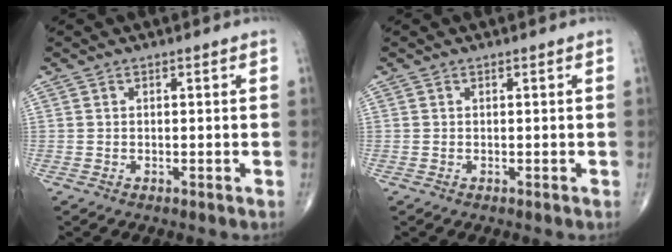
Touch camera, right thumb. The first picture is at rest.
{"total": 0.0}